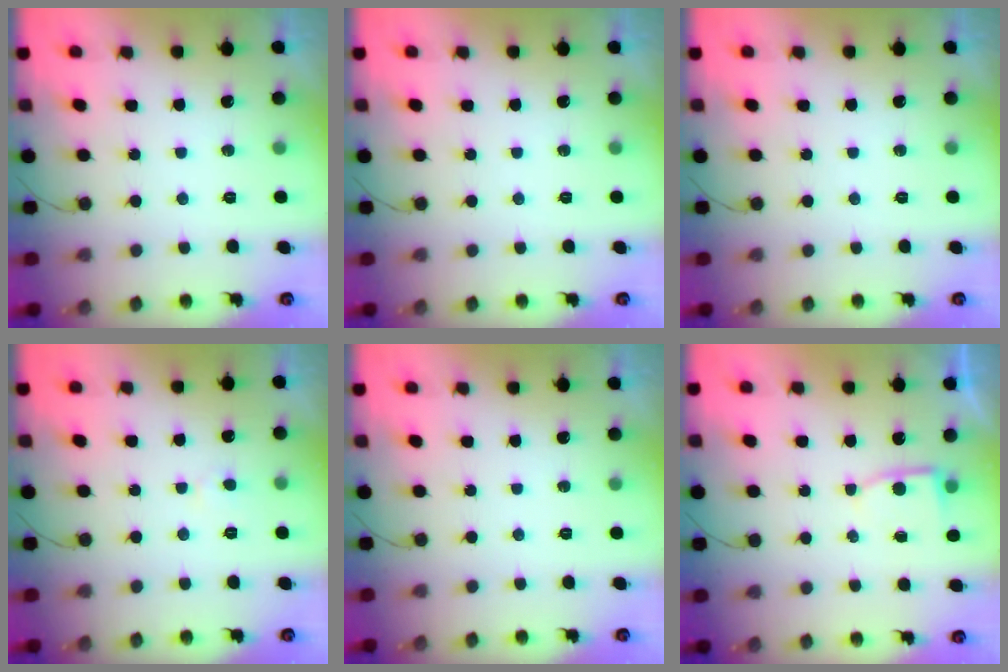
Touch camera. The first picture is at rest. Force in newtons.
{"total": 0.0}
{"total": 0.0}
{"total": 1.8, "press": 1.7, "slide": 0.2}
{"total": 0.0}
{"total": 3.7, "press": 3.6, "slide": 0.4}